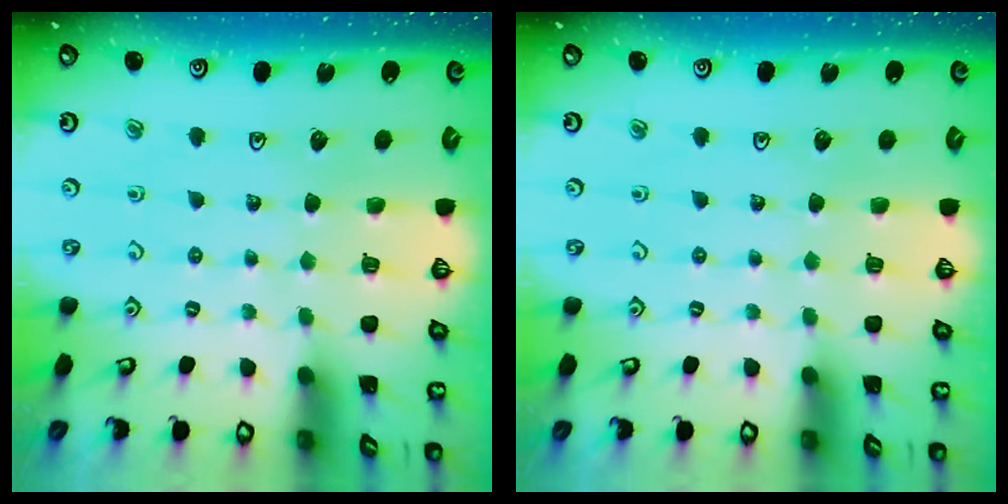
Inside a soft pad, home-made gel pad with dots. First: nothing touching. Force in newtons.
{"total": 0.0}